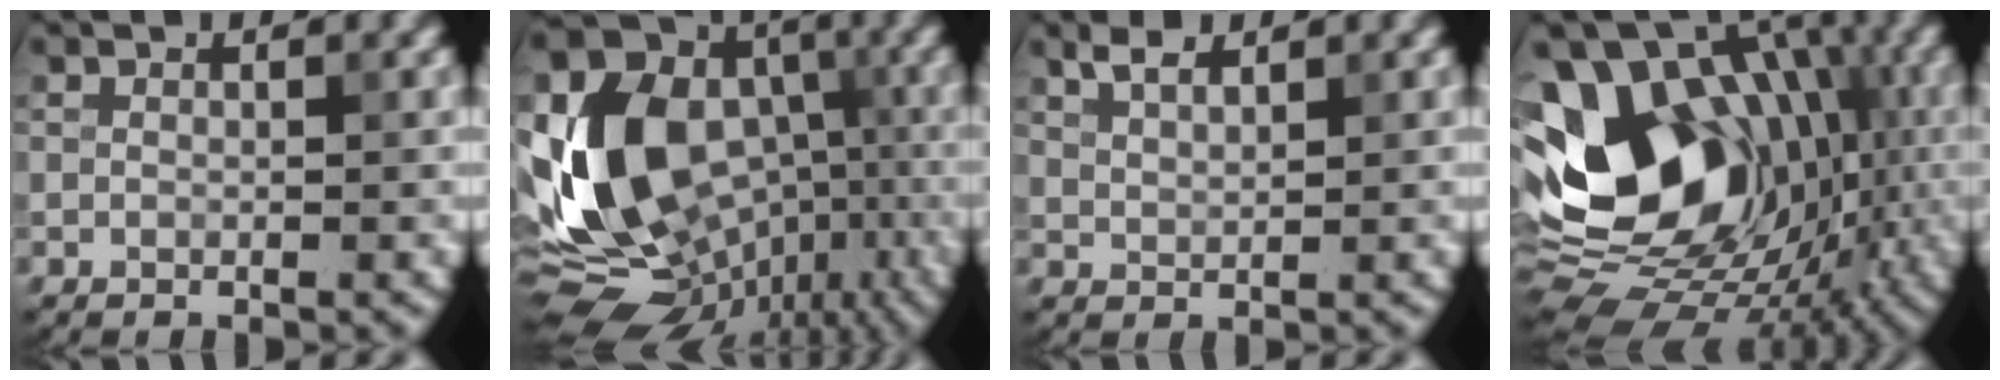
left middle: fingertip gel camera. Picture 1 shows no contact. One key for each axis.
{"total": 16.0, "fx": -2.4, "fy": 12.1, "fz": 10.2, "tx": -0.196, "ty": -0.001, "tz": -0.047}
{"total": 2.1, "fx": 1.7, "fy": 0.7, "fz": 1.0, "tx": -0.021, "ty": 0.003, "tz": 0.035}
{"total": 17.2, "fx": 0.4, "fy": 12.5, "fz": 11.9, "tx": -0.194, "ty": 0.021, "tz": -0.003}